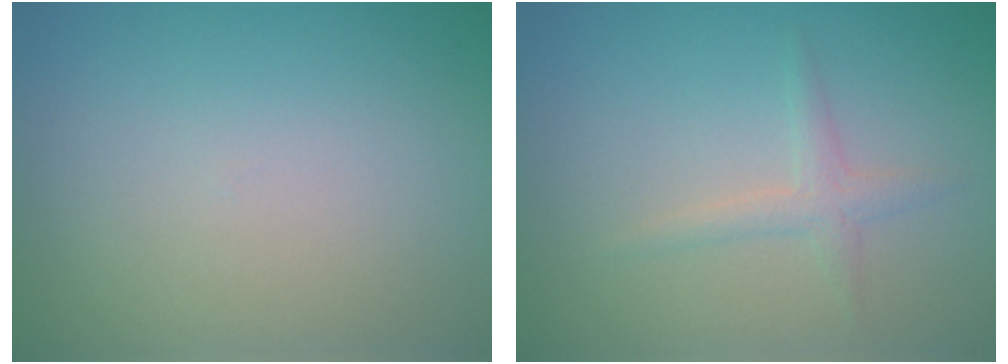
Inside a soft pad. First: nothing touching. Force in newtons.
{"total": 1.5, "press": 1.5, "slide": 0.0}